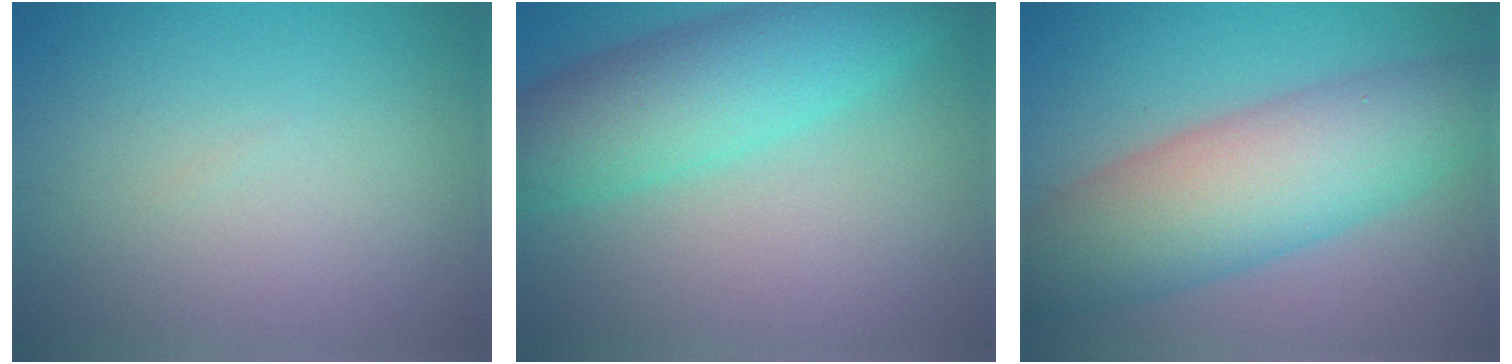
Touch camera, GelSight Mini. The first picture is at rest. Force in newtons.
{"total": 7.2, "press": 7.2, "slide": 0.3}
{"total": 9.9, "press": 9.9, "slide": 0.6}